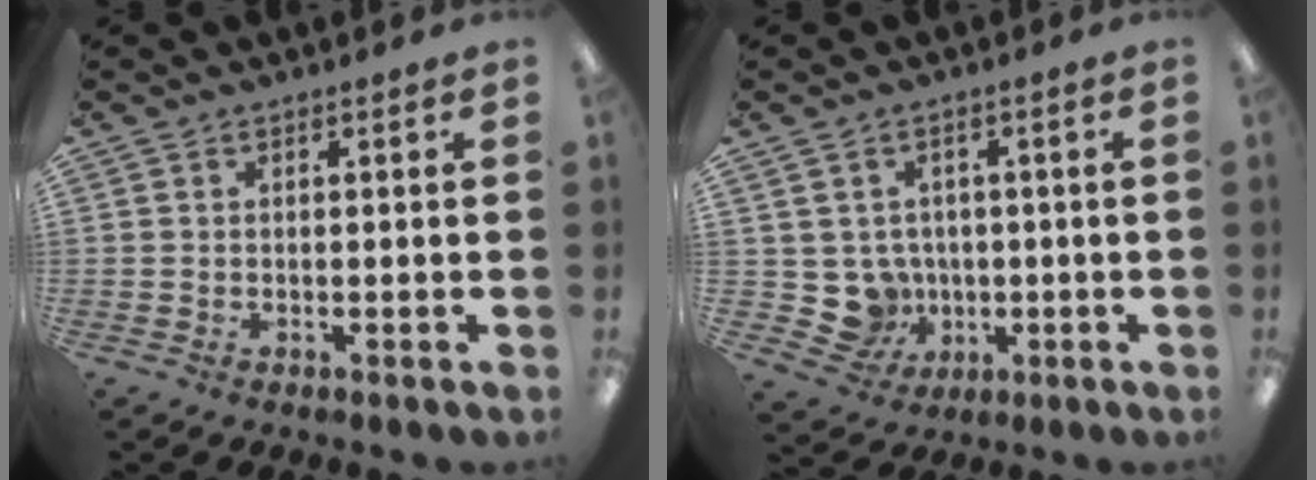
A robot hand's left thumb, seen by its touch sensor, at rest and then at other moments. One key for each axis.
{"total": 6.7, "fx": 0.4, "fy": 6.5, "fz": 1.6, "tx": -0.052, "ty": -0.007, "tz": 0.016}